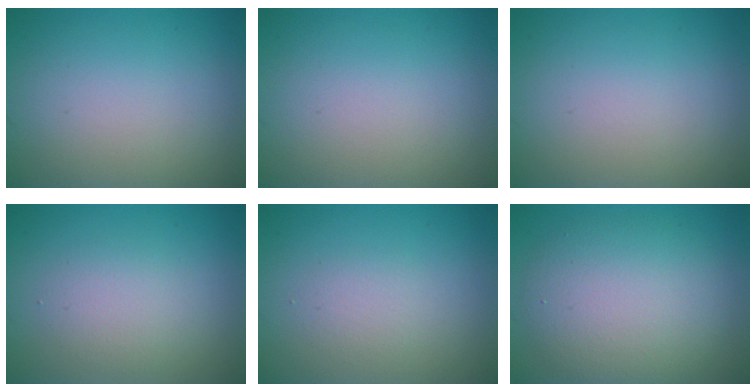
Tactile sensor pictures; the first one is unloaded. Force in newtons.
{"total": 0.0}
{"total": 0.0}
{"total": 2.4, "press": 2.4, "slide": 0.0}
{"total": 1.5, "press": 1.5, "slide": 0.1}
{"total": 7.0, "press": 7.0, "slide": 0.4}